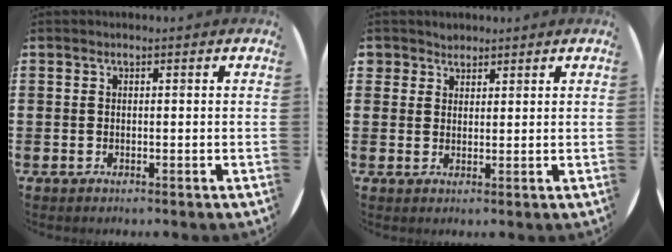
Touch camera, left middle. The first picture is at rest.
{"total": 2.1, "force": [1.8, 1.0, -0.2], "torque": [-0.001, 0.005, 0.036]}